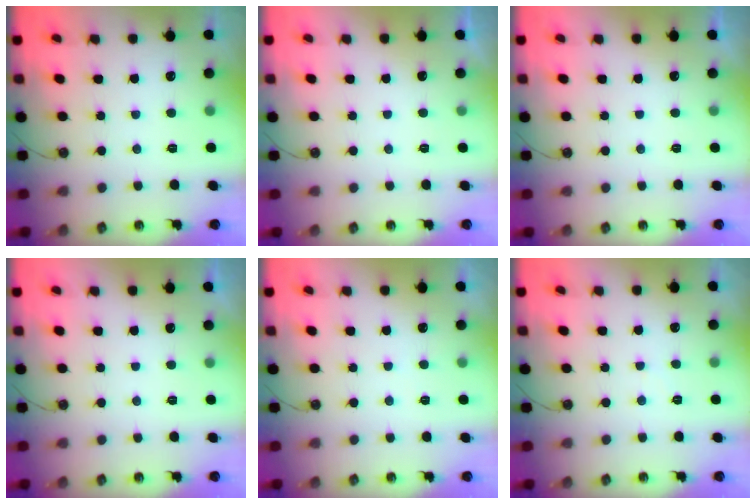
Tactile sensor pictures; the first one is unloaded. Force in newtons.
{"total": 0.0}
{"total": 0.0}
{"total": 0.0}
{"total": 2.4, "press": 2.4, "slide": 0.4}
{"total": 2.8, "press": 2.8, "slide": 0.5}